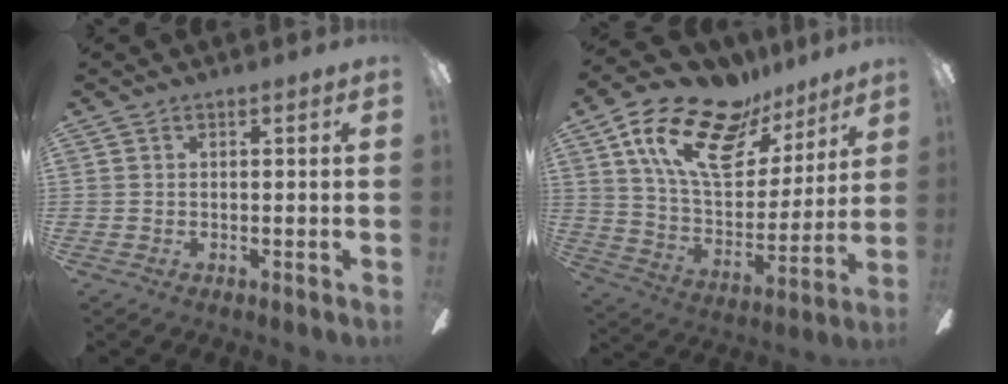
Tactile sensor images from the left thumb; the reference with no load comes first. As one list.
[{"total": 22.2, "force": [13.7, 11.3, 13.3], "torque": [-0.232, -0.065, 0.246]}]